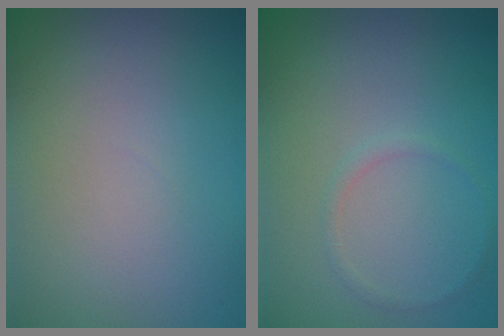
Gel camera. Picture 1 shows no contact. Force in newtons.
{"total": 0.8, "press": 0.8, "slide": 0.1}